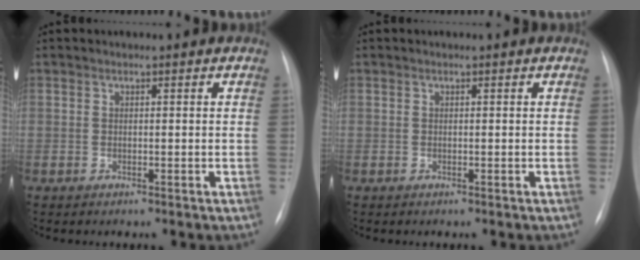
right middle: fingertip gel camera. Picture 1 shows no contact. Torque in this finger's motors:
{"motor_torque": [-0.02, -0.01, 0.00, 0.00]}